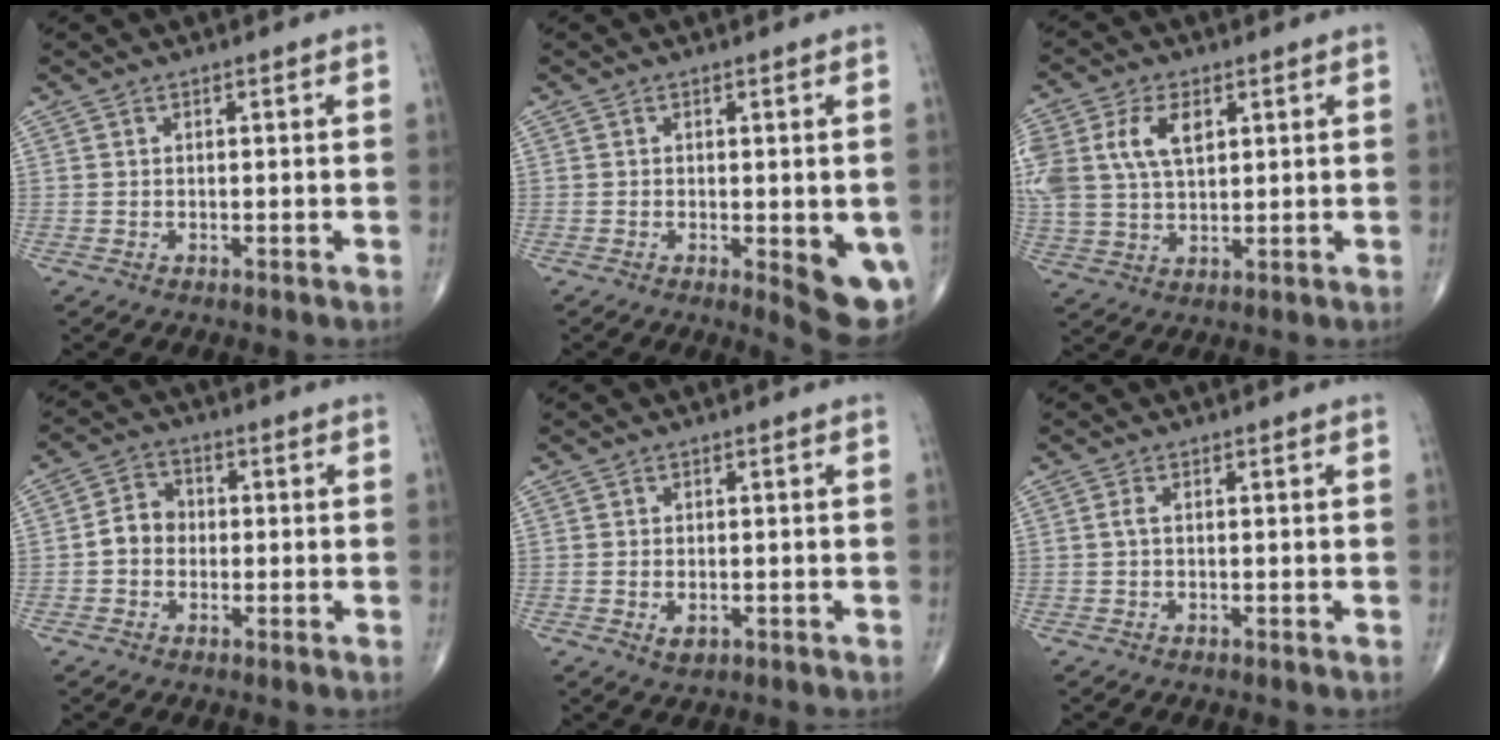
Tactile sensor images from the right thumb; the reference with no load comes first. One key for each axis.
{"total": 8.0, "fx": -2.0, "fy": 2.7, "fz": 7.3, "tx": -0.076, "ty": -0.015, "tz": -0.020}
{"total": 12.6, "fx": 3.9, "fy": 7.6, "fz": 9.2, "tx": -0.210, "ty": 0.000, "tz": 0.081}
{"total": 5.1, "fx": -0.6, "fy": 4.3, "fz": 2.6, "tx": -0.033, "ty": 0.020, "tz": -0.021}
{"total": 2.1, "fx": -0.6, "fy": 1.4, "fz": 1.5, "tx": -0.023, "ty": 0.000, "tz": -0.004}
{"total": 0.9, "fx": 0.0, "fy": 0.3, "fz": 0.8, "tx": -0.019, "ty": 0.000, "tz": -0.003}